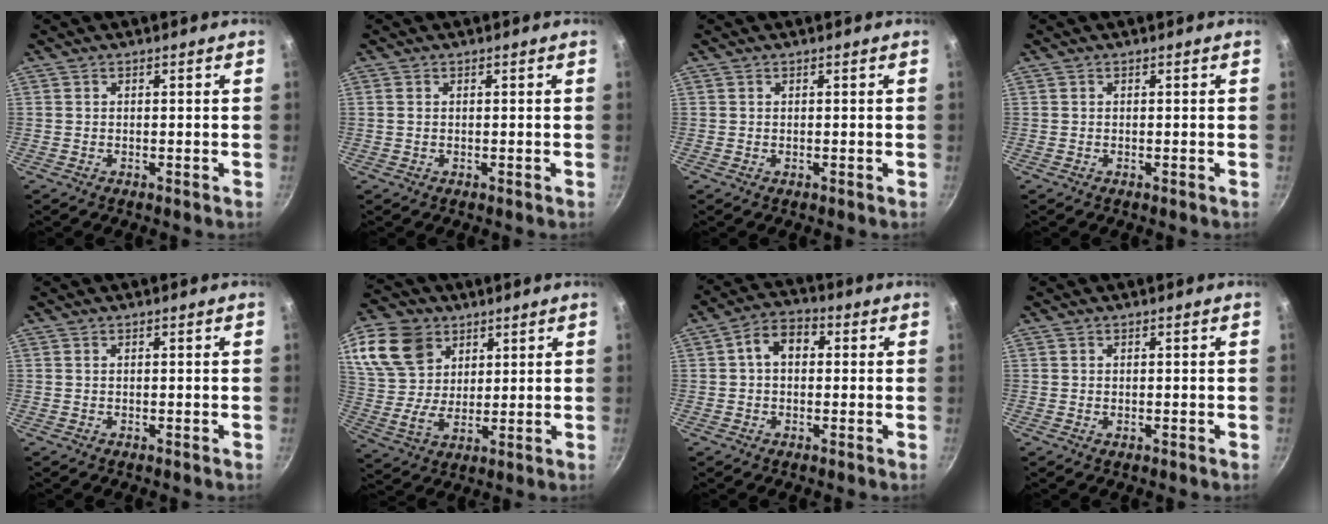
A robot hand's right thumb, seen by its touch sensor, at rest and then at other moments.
{"total": 0.9, "force": [0.1, 0.6, 0.6], "torque": [-0.011, 0.002, 0.001]}
{"total": 0.0}
{"total": 0.0}
{"total": 0.0}
{"total": 15.3, "force": [7.6, 11.0, 7.5], "torque": [-0.134, -0.017, 0.148]}
{"total": 6.5, "force": [0.9, 4.7, 4.5], "torque": [-0.051, 0.018, 0.003]}
{"total": 0.0}